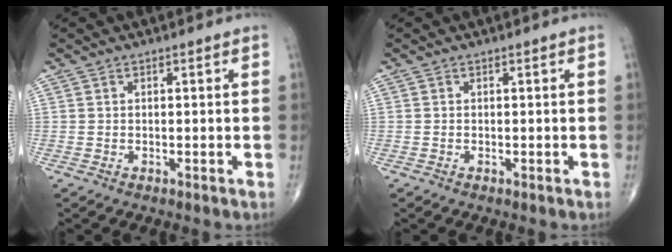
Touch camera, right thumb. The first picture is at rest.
{"total": 0.0}